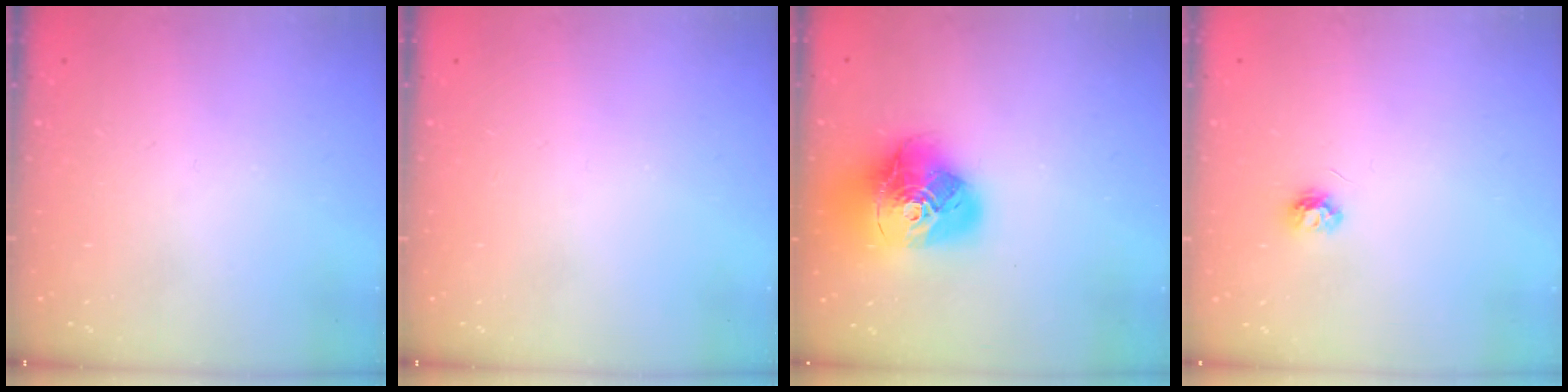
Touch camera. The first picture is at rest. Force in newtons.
{"total": 0.0}
{"total": 19.4, "press": 19.3, "slide": 2.3}
{"total": 3.8, "press": 3.8, "slide": 0.5}